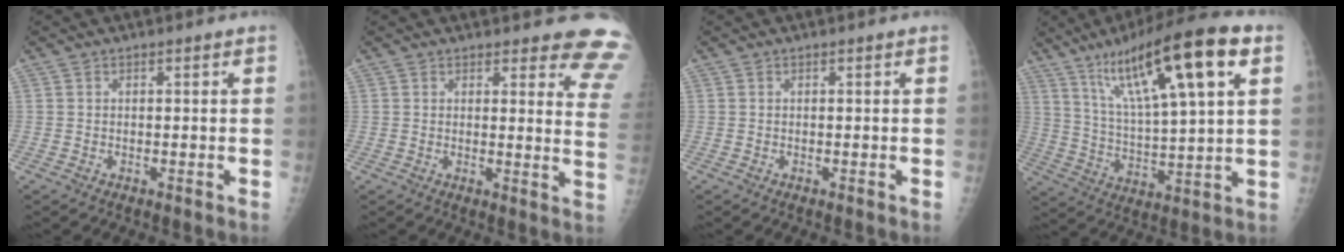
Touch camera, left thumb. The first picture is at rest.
{"total": 11.1, "force": [10.2, 2.9, 3.1], "torque": [0.014, -0.089, 0.079]}
{"total": 0.0}
{"total": 22.1, "force": [10.5, 4.8, 18.8], "torque": [-0.298, -0.012, 0.180]}